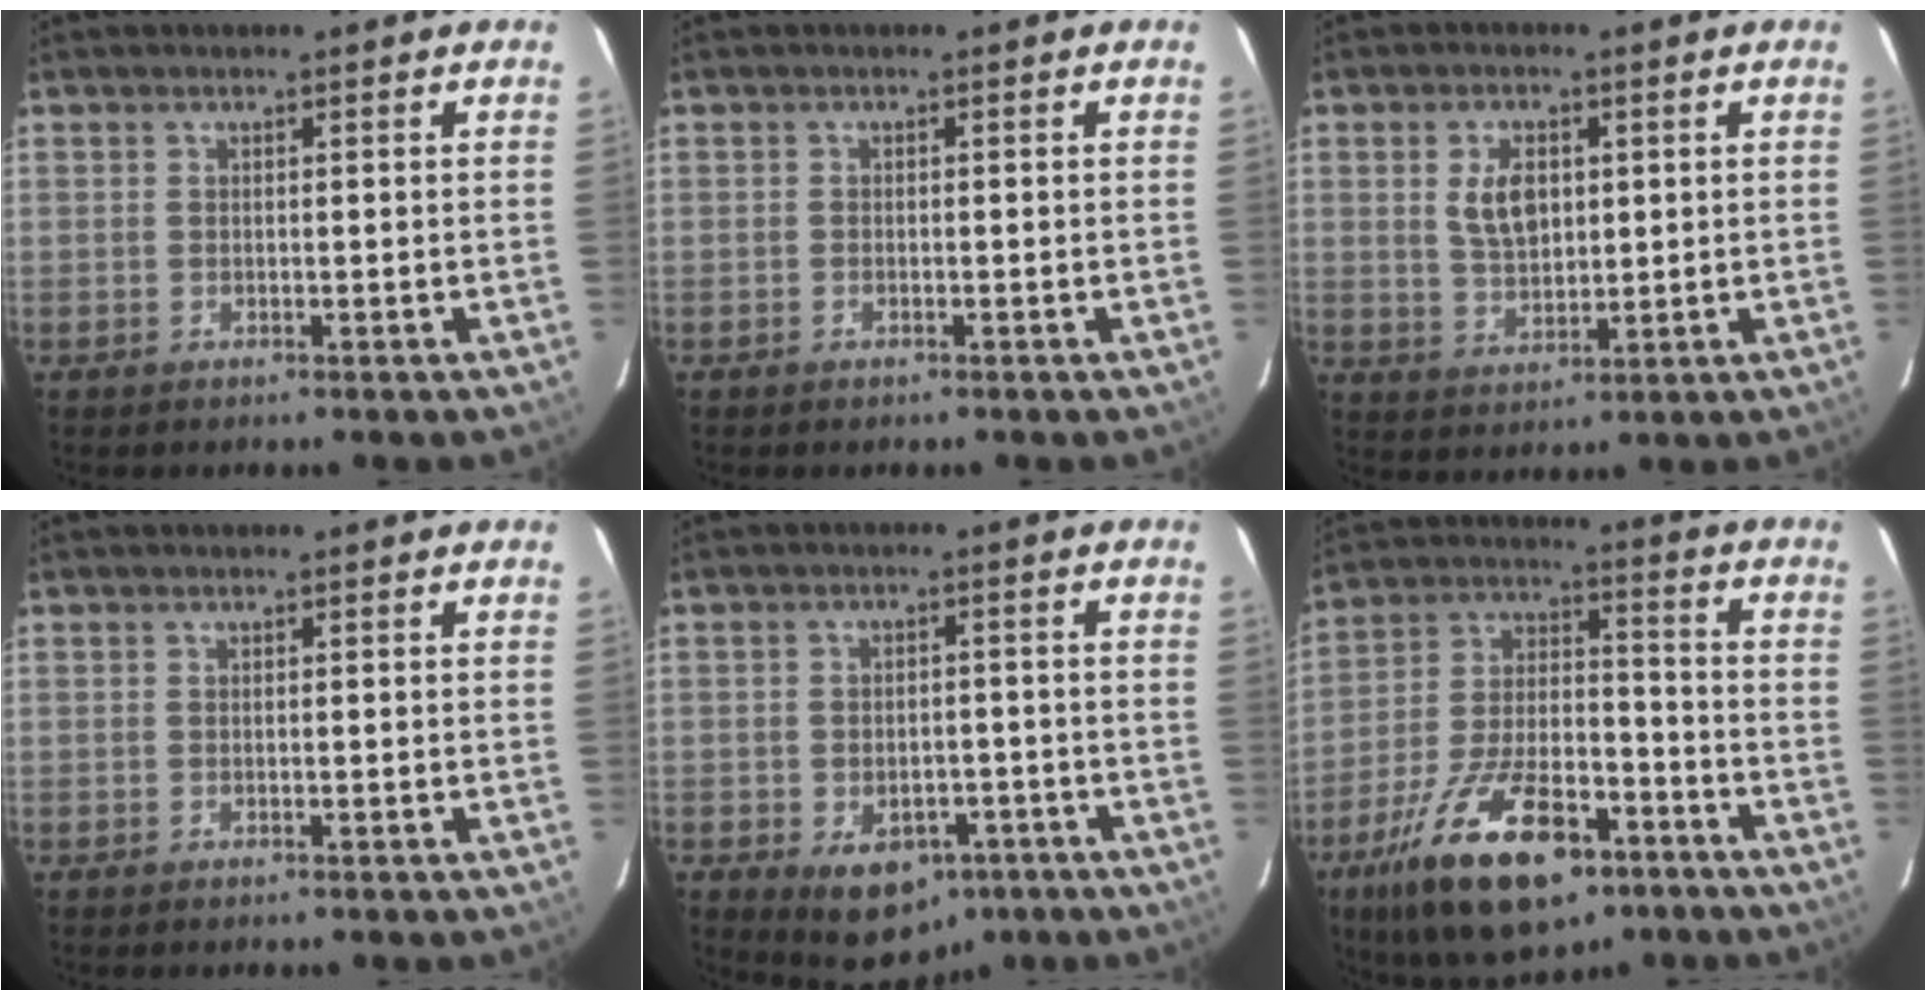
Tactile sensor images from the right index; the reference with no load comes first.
{"total": 0.5, "force": [-0.4, 0.3, 0.1], "torque": [-0.003, 0.001, -0.007]}
{"total": 6.6, "force": [1.6, 3.9, 5.1], "torque": [-0.096, 0.005, 0.035]}
{"total": 0.0}
{"total": 9.7, "force": [-5.1, 6.6, 5.0], "torque": [-0.094, 0.002, -0.050]}
{"total": 21.6, "force": [-12.6, 9.2, 15.0], "torque": [-0.283, -0.017, -0.204]}